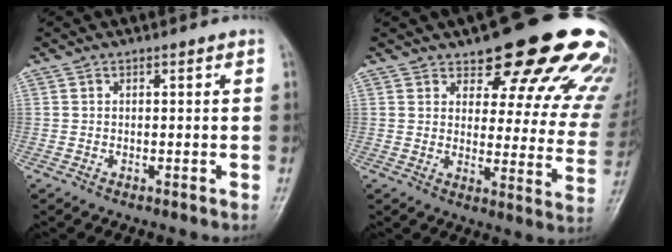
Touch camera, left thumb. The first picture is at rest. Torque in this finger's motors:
{"motor_torque": [1.62, 1.61, 1.43, -1.34, 0.04]}